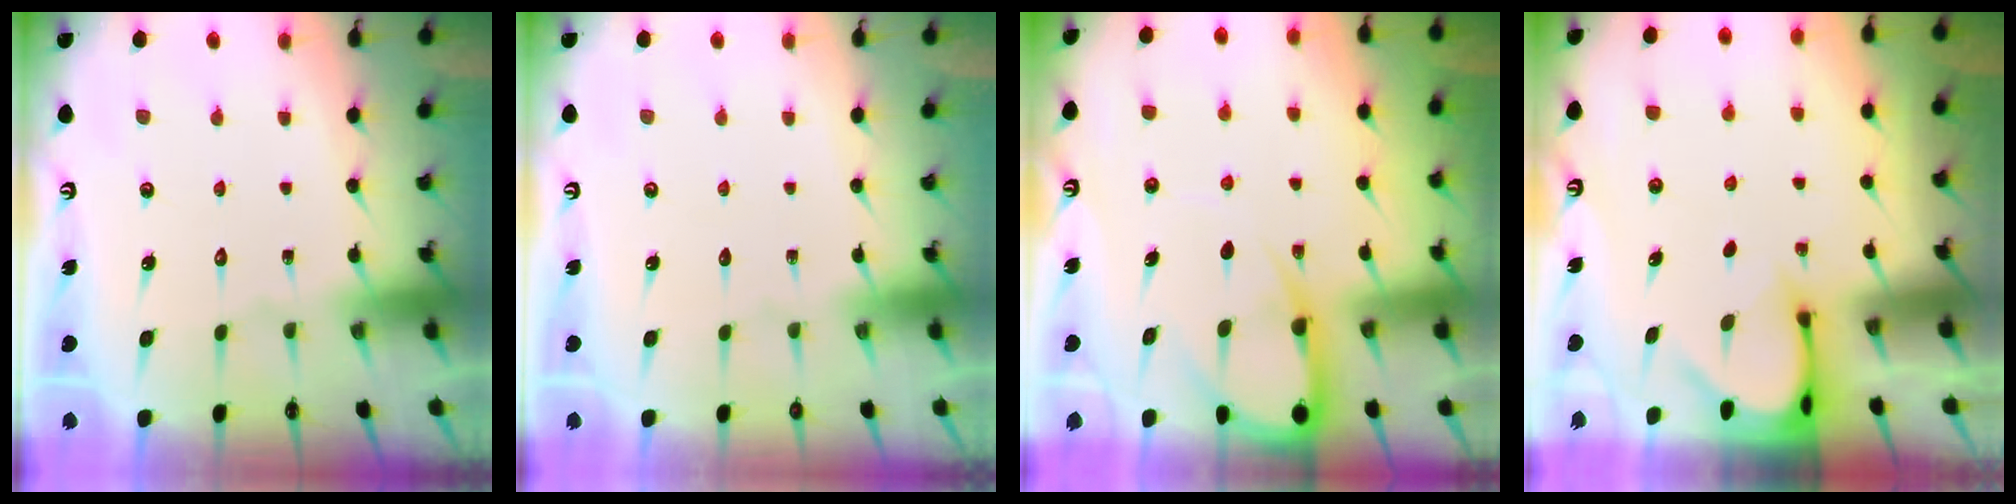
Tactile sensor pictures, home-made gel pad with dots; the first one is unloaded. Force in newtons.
{"total": 0.0}
{"total": 7.9, "press": 7.9, "slide": 0.8}
{"total": 3.3, "press": 3.3, "slide": 0.3}